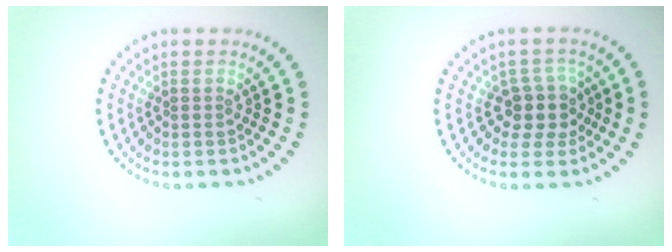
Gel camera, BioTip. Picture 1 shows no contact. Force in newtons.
{"total": 2.7, "press": 2.3, "slide": 1.5}